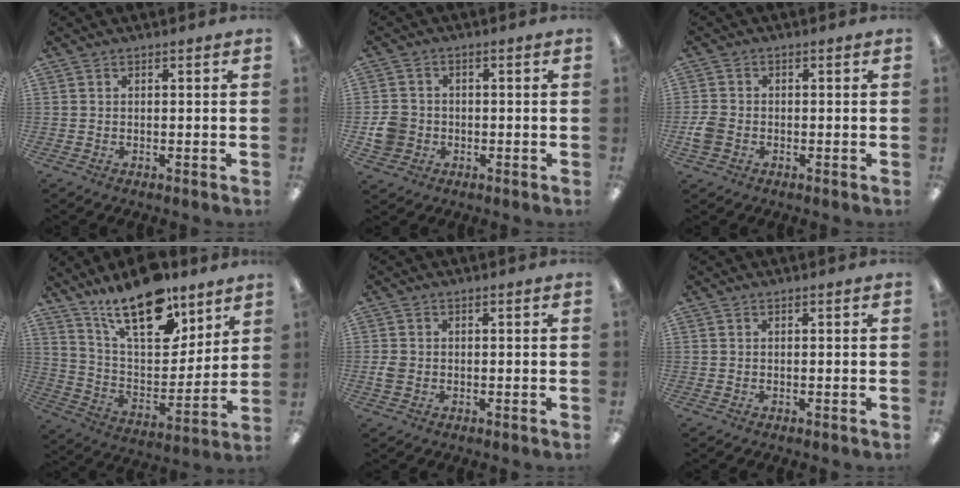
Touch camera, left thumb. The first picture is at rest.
{"total": 5.9, "force": [-1.4, 5.3, 2.0], "torque": [-0.042, 0.011, -0.023]}
{"total": 4.3, "force": [-1.3, 3.3, 2.3], "torque": [-0.042, 0.009, -0.022]}
{"total": 20.5, "force": [14.7, 8.3, 11.6], "torque": [-0.203, -0.085, 0.257]}
{"total": 2.5, "force": [-0.3, 2.1, 1.3], "torque": [-0.023, 0.005, -0.006]}
{"total": 0.0}